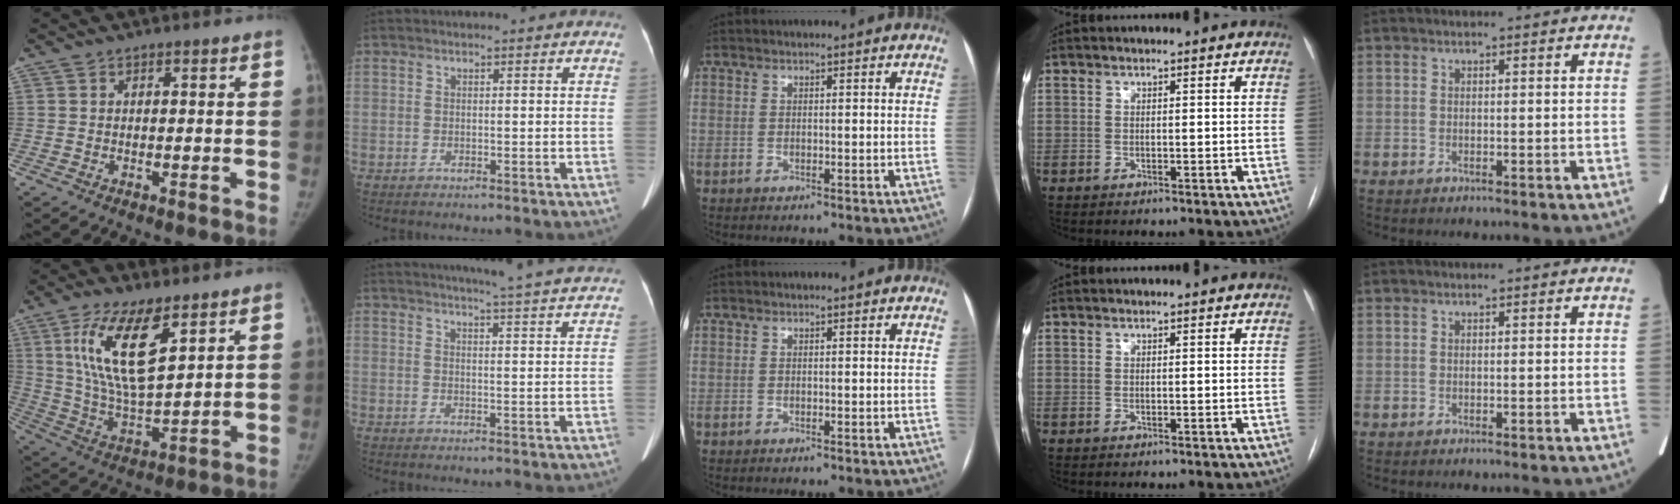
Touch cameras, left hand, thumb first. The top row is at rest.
{"thumb": {"total": 16.0, "force": [7.4, 5.9, 13.0], "torque": [-0.235, -0.035, 0.147]}, "index": {"total": 16.5, "force": [15.6, -0.6, 5.6], "torque": [-0.083, -0.036, 0.179]}}